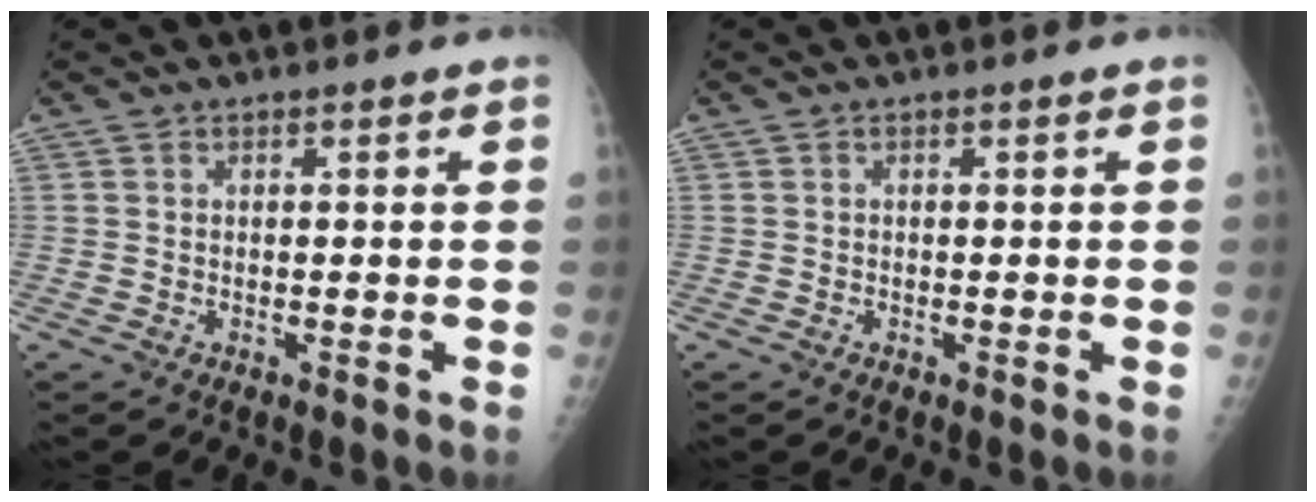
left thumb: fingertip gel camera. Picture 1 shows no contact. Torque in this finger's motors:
{"motor_torque": [-0.12, -0.23, -0.06, -0.08, 0.03]}